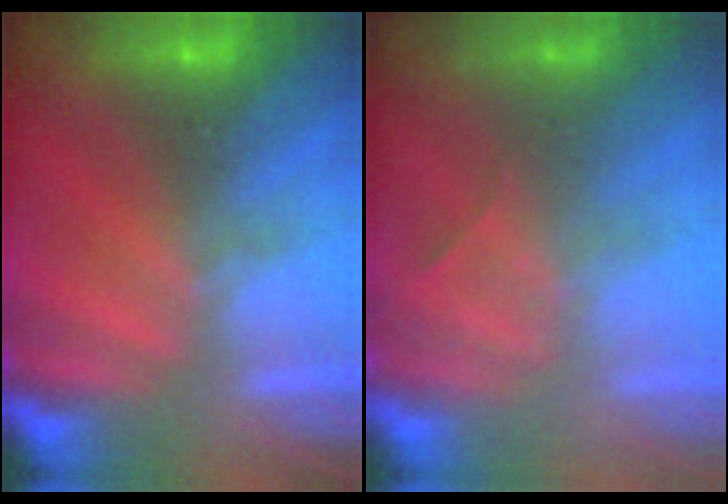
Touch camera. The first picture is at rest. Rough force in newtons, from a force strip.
{"total": 2.4}